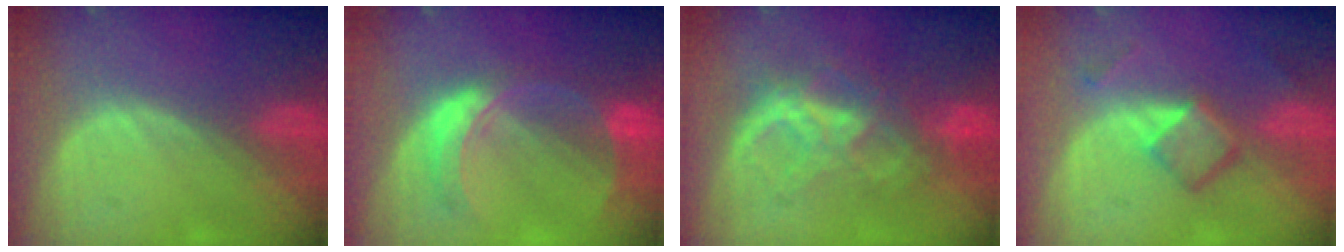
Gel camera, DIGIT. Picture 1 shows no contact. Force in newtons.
{"total": 7.6, "press": 6.6, "slide": 3.8}
{"total": 7.5, "press": 7.3, "slide": 1.6}
{"total": 5.1, "press": 4.8, "slide": 1.9}